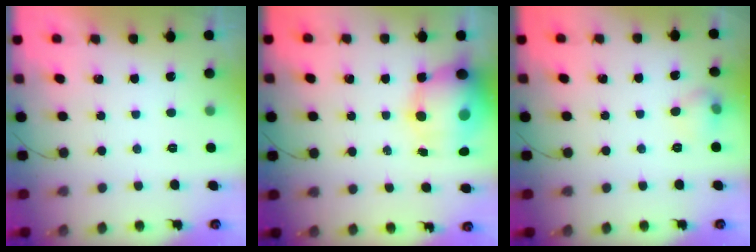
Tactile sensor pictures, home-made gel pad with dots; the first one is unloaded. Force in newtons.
{"total": 13.8, "press": 13.3, "slide": 3.6}
{"total": 8.3, "press": 6.2, "slide": 5.5}